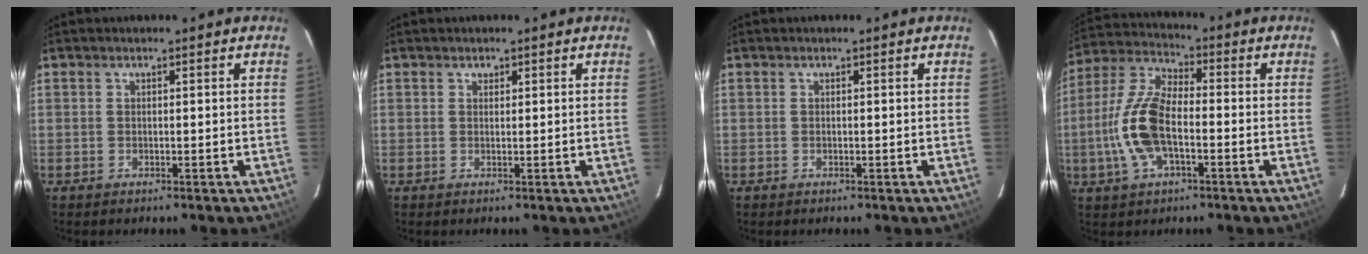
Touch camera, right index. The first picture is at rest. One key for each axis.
{"total": 0.7, "fx": 0.4, "fy": 0.5, "fz": 0.0, "tx": 0.001, "ty": 0.002, "tz": 0.006}
{"total": 0.0}
{"total": 12.4, "fx": -2.9, "fy": 5.5, "fz": 10.7, "tx": -0.235, "ty": 0.009, "tz": -0.059}